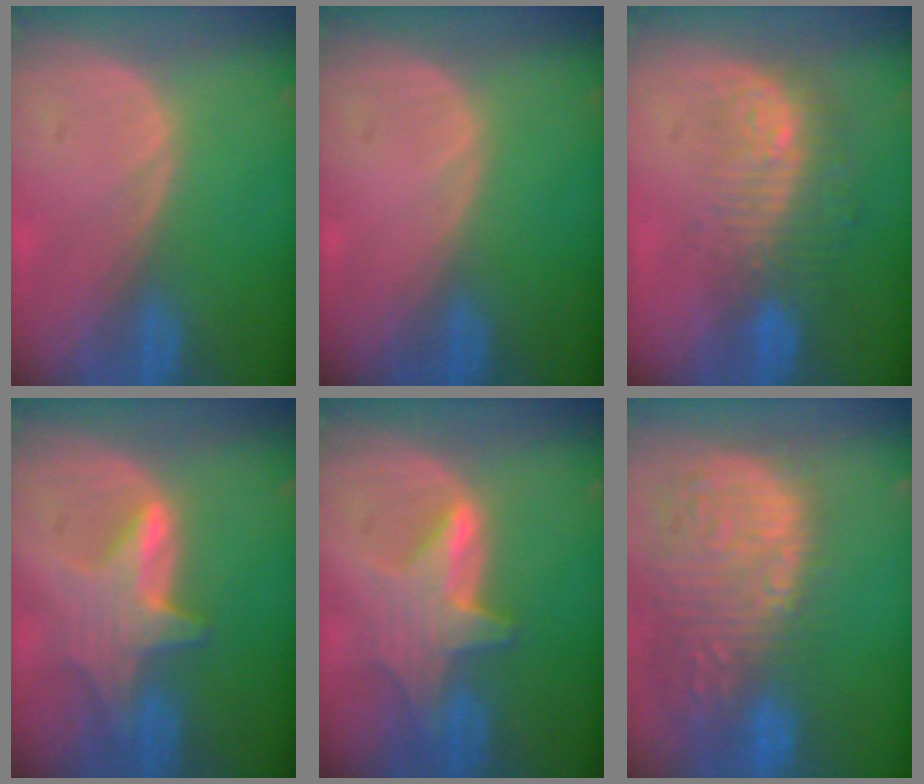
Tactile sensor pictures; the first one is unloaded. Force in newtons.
{"total": 0.0}
{"total": 9.7, "press": 8.3, "slide": 5.1}
{"total": 6.7, "press": 6.2, "slide": 2.3}
{"total": 6.9, "press": 6.4, "slide": 2.6}
{"total": 15.5, "press": 12.6, "slide": 9.0}